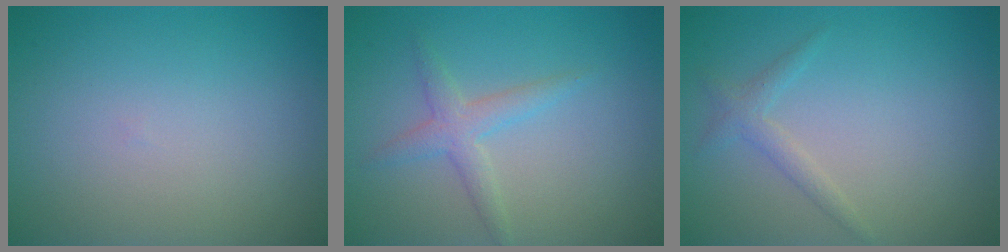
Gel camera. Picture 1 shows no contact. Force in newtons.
{"total": 2.2, "press": 2.2, "slide": 0.1}
{"total": 1.4, "press": 1.4, "slide": 0.1}